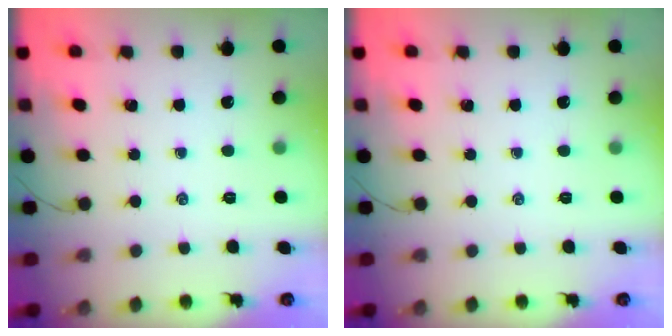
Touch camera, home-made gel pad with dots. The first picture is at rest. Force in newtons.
{"total": 0.0}